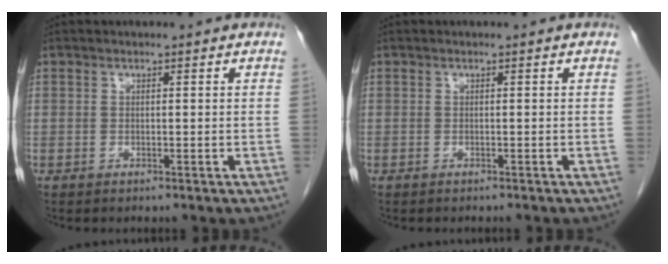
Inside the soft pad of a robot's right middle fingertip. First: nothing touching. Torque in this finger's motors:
{"motor_torque": [0.02, -0.03, -0.05, 0.00]}